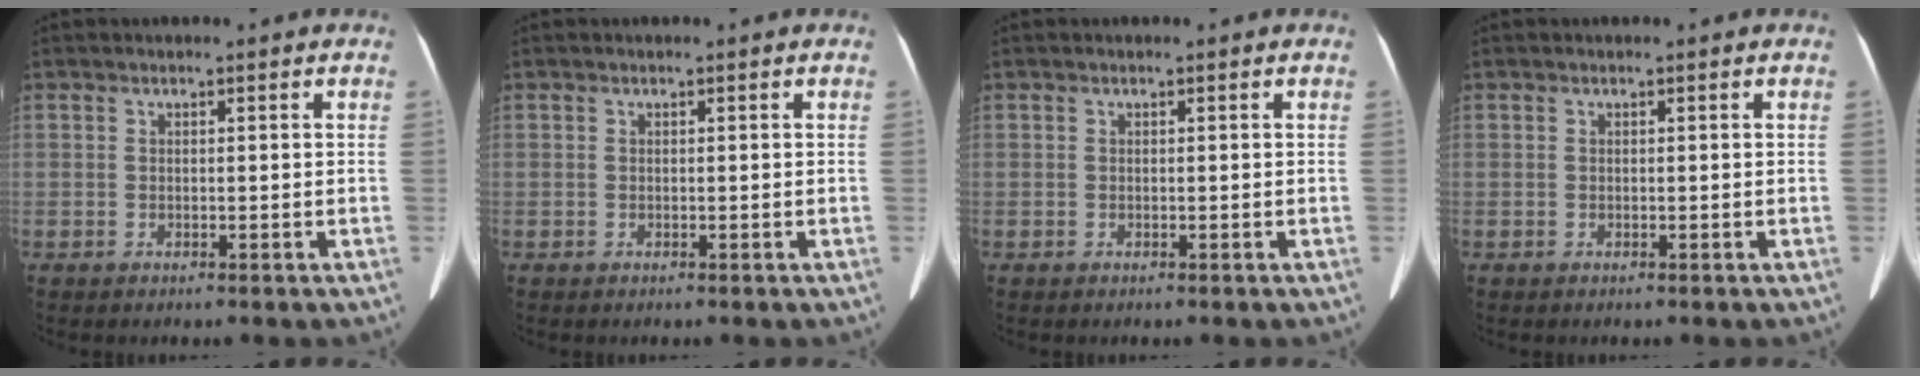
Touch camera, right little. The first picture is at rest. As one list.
[{"total": 0.0}, {"total": 0.0}, {"total": 0.0}]